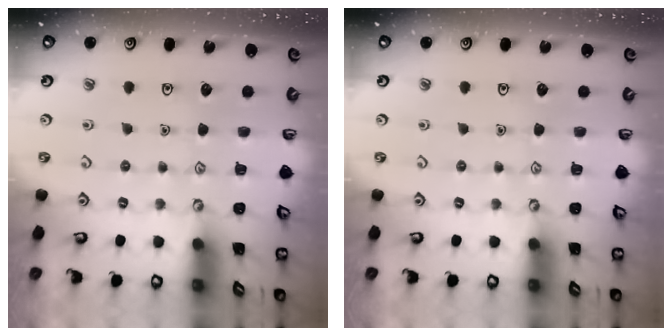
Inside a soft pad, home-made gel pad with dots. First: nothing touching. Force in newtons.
{"total": 0.0}